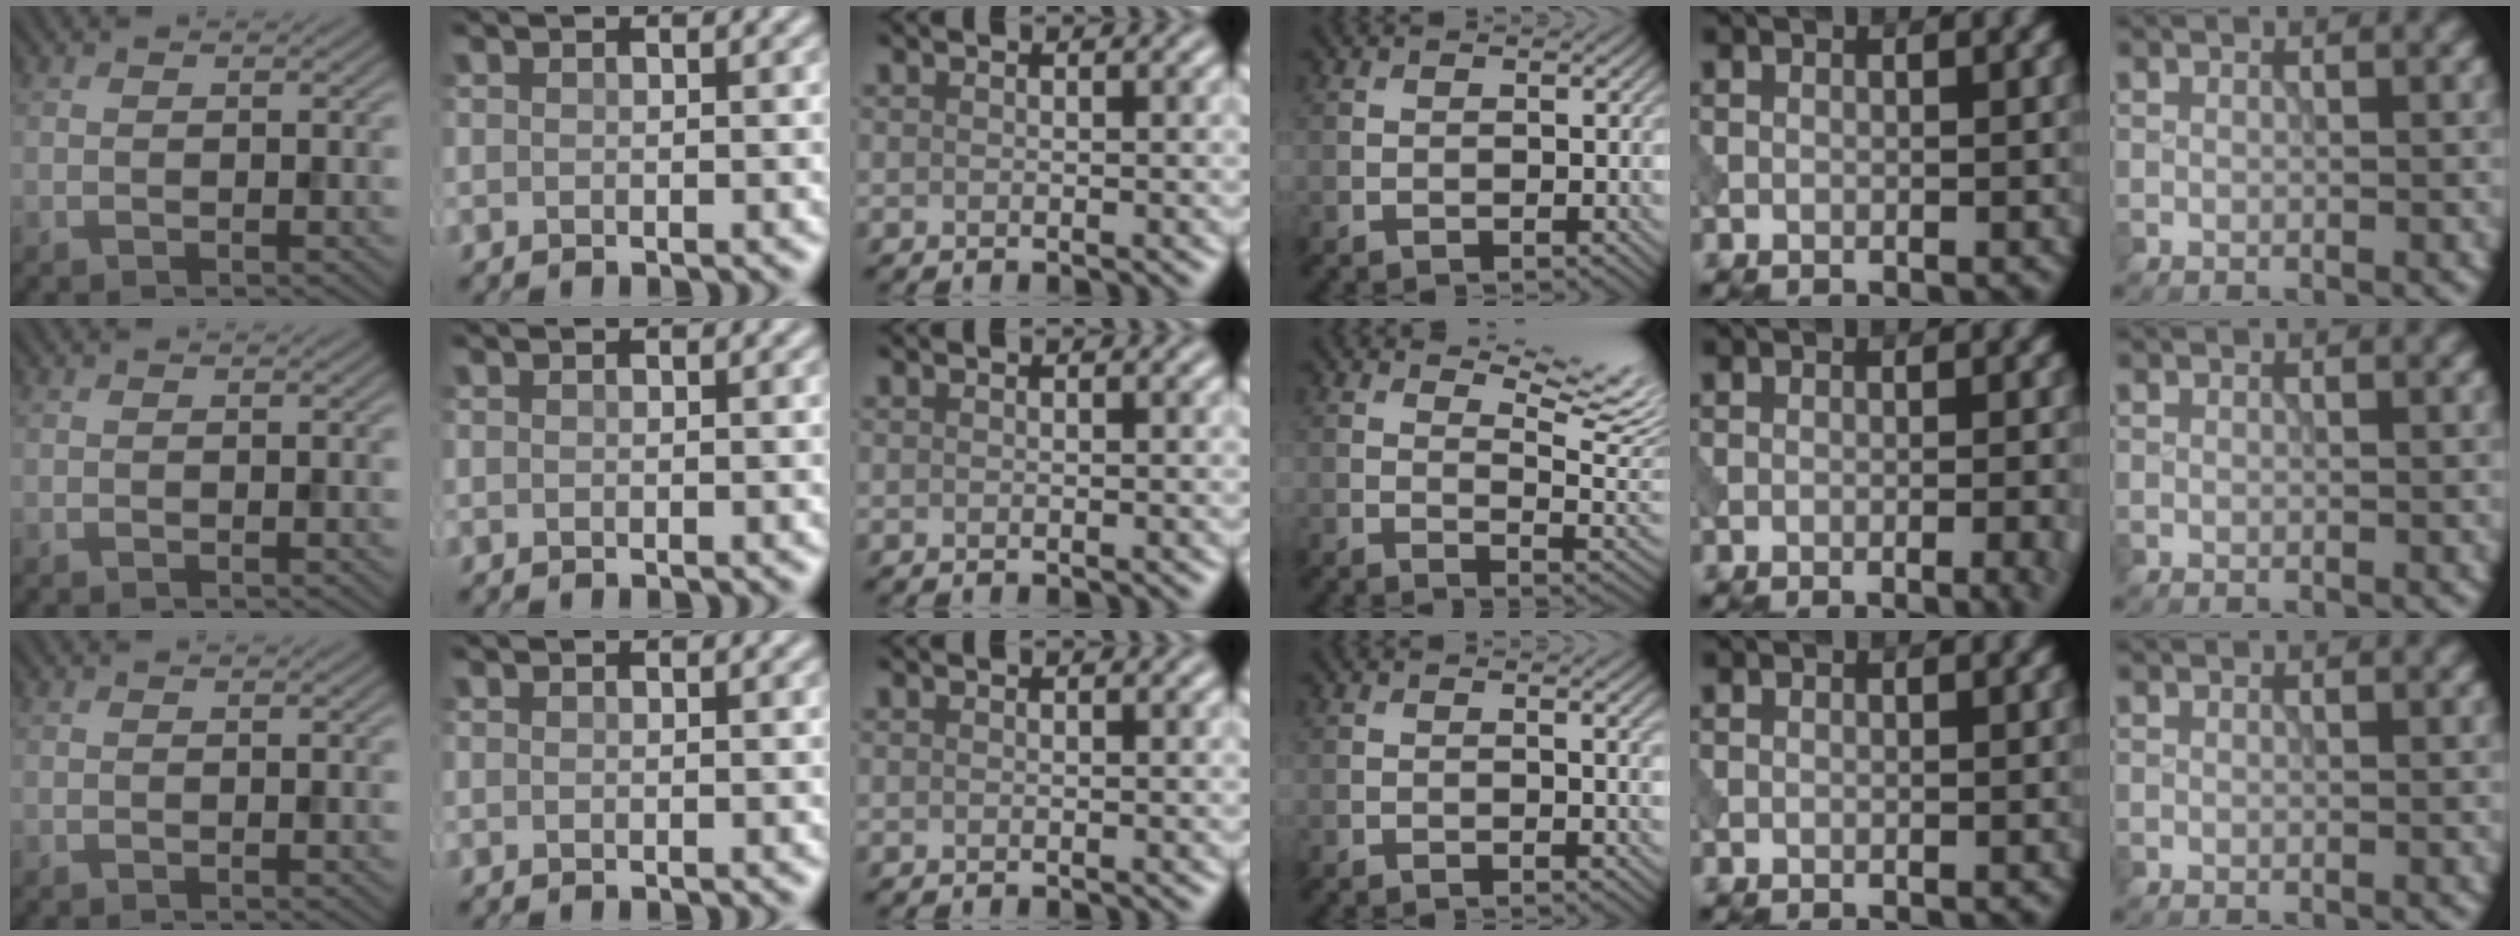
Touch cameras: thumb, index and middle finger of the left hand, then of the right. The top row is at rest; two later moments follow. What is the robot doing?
{"motion": "dispense", "object": "syringe"}